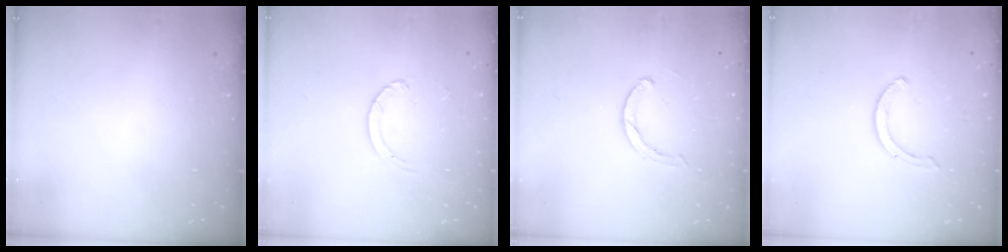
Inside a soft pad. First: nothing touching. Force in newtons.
{"total": 2.7, "press": 2.7, "slide": 0.3}
{"total": 2.8, "press": 2.8, "slide": 0.2}
{"total": 2.9, "press": 2.9, "slide": 0.4}